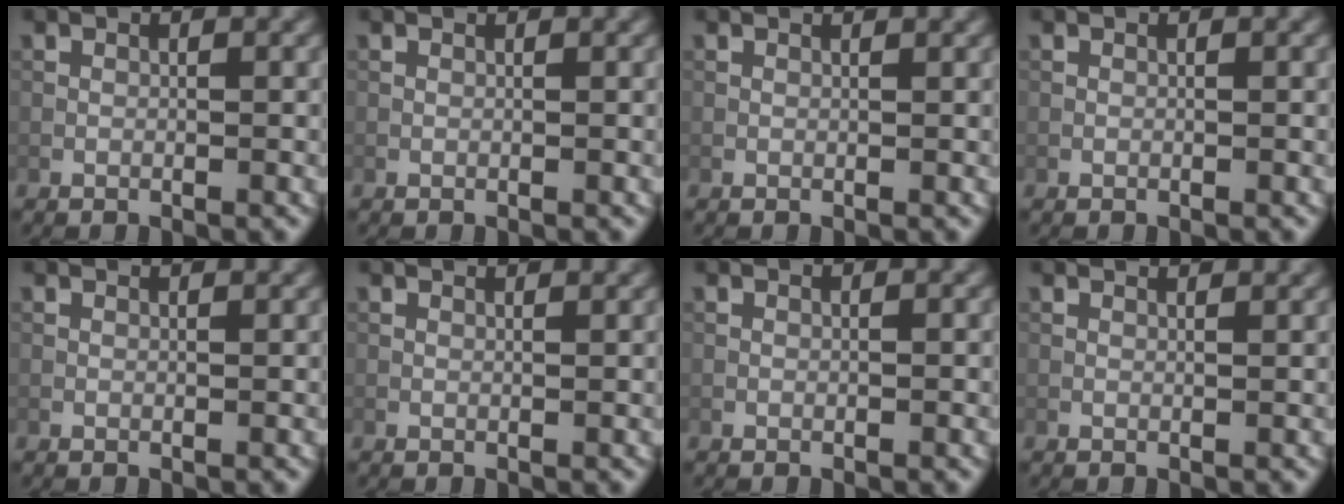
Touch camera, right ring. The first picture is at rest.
{"total": 0.0}
{"total": 1.0, "force": [0.9, 0.1, 0.3], "torque": [-0.011, -0.003, 0.006]}
{"total": 0.0}
{"total": 1.3, "force": [1.2, 0.2, 0.5], "torque": [-0.016, -0.002, 0.007]}
{"total": 1.7, "force": [1.5, 0.3, 0.7], "torque": [-0.017, -0.004, 0.011]}
{"total": 0.0}
{"total": 2.0, "force": [1.8, 0.4, 0.9], "torque": [-0.014, -0.003, 0.012]}